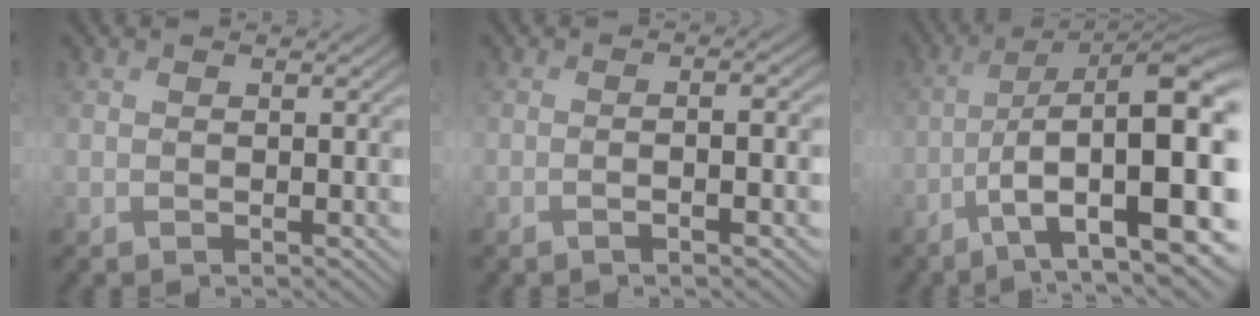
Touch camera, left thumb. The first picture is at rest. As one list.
[{"total": 3.2, "force": [-1.0, 0.8, 3.0], "torque": [-0.045, 0.006, -0.021]}, {"total": 15.0, "force": [-4.4, 5.3, 13.3], "torque": [-0.193, 0.001, -0.066]}]